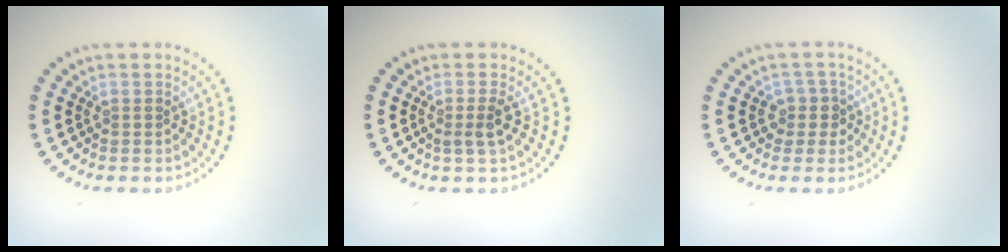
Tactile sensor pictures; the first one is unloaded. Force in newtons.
{"total": 1.6, "press": 1.2, "slide": 1.1}
{"total": 2.0, "press": 1.6, "slide": 1.2}